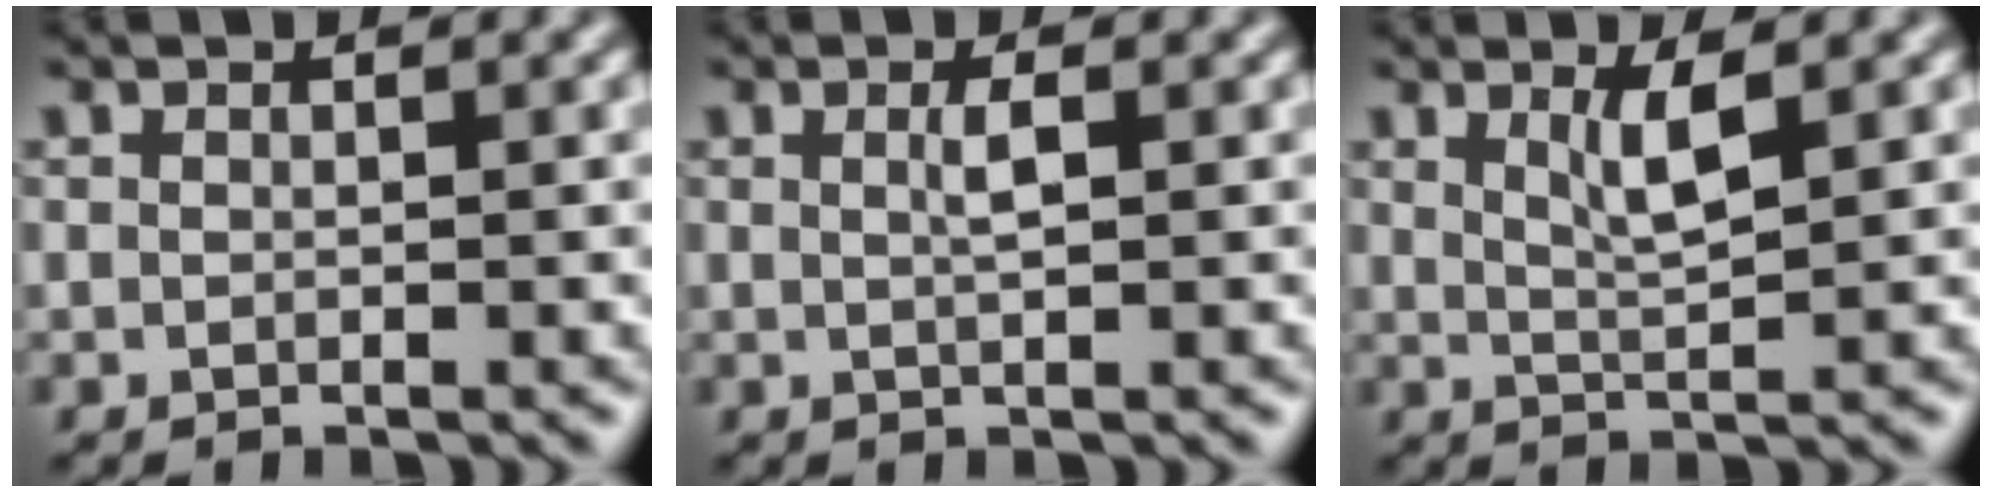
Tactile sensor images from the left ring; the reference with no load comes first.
{"total": 1.3, "force": [0.3, 0.2, 1.3], "torque": [-0.025, 0.004, 0.004]}
{"total": 2.5, "force": [1.2, 0.5, 2.1], "torque": [-0.036, -0.005, 0.021]}